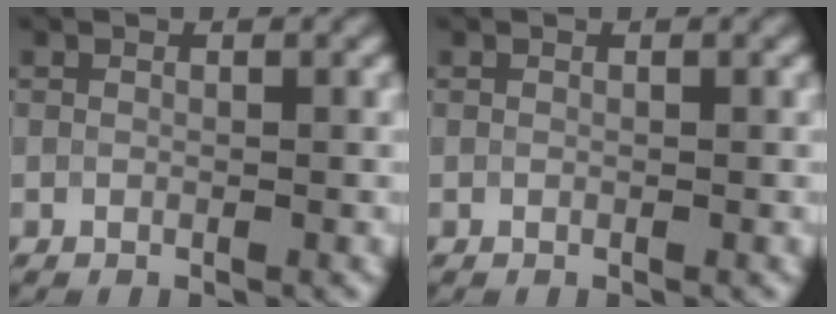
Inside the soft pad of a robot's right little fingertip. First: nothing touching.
{"total": 0.0}